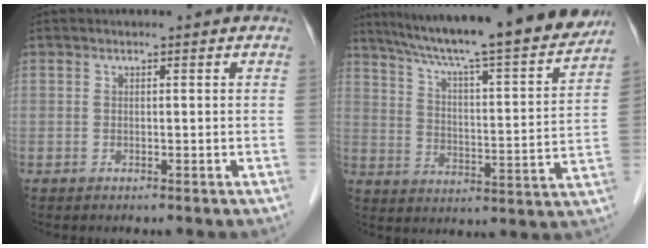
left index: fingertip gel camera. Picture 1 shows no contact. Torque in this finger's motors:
{"motor_torque": [0.43, -0.57, 0.95, 0.21]}